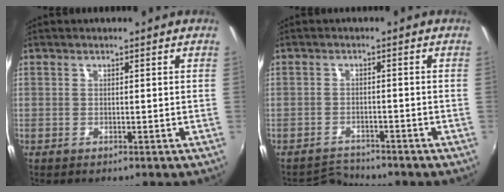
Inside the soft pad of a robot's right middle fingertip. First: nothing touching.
{"total": 3.3, "force": [-3.1, 0.7, -0.5], "torque": [-0.002, 0.004, -0.059]}